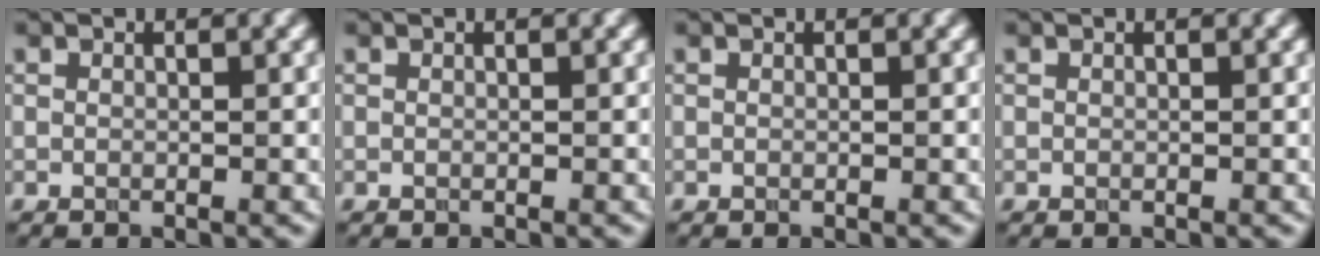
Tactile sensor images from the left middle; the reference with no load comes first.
{"total": 0.0}
{"total": 0.0}
{"total": 0.0}